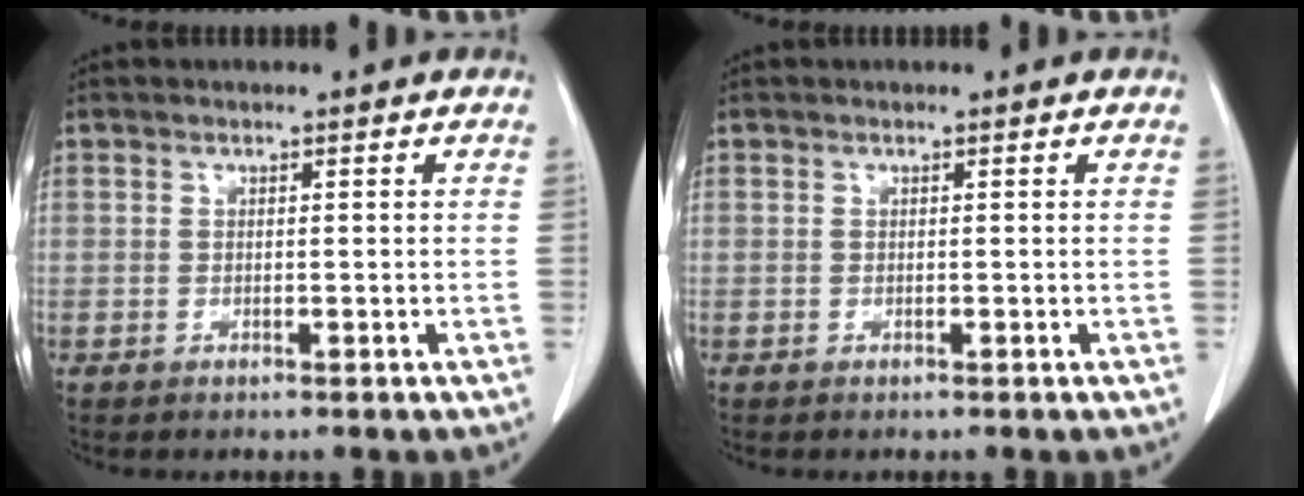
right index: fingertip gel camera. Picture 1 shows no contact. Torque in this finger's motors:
{"motor_torque": [0.00, 0.00, 0.00, 0.00]}